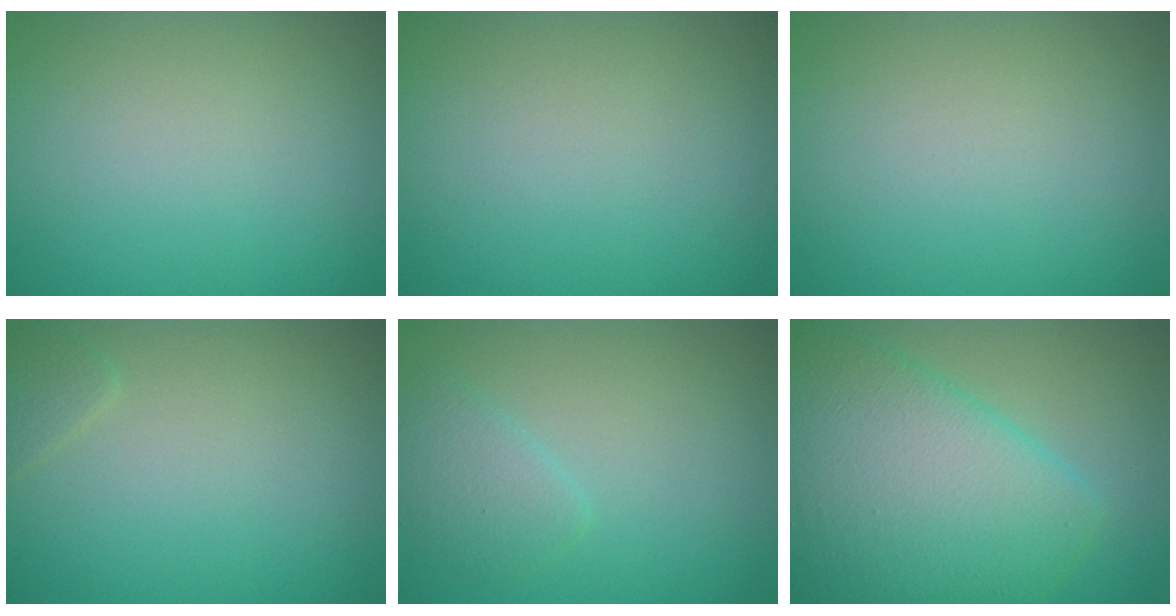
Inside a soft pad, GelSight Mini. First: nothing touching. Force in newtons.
{"total": 0.0}
{"total": 0.0}
{"total": 0.9, "press": 0.9, "slide": 0.1}
{"total": 1.8, "press": 1.8, "slide": 0.1}
{"total": 10.4, "press": 10.4, "slide": 0.3}